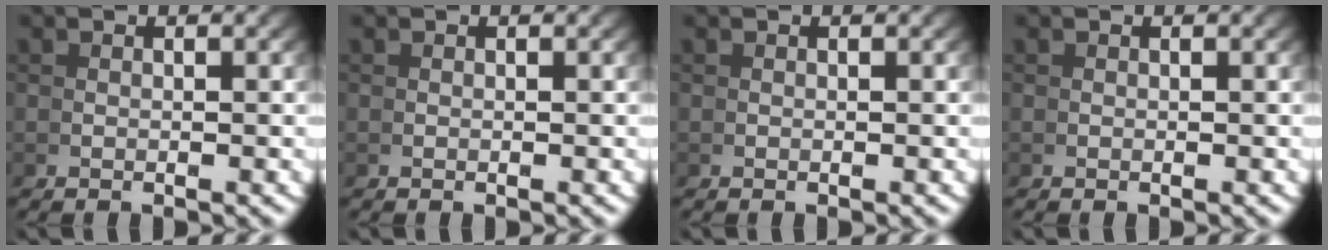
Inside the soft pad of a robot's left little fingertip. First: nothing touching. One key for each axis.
{"total": 0.0}
{"total": 0.0}
{"total": 0.0}